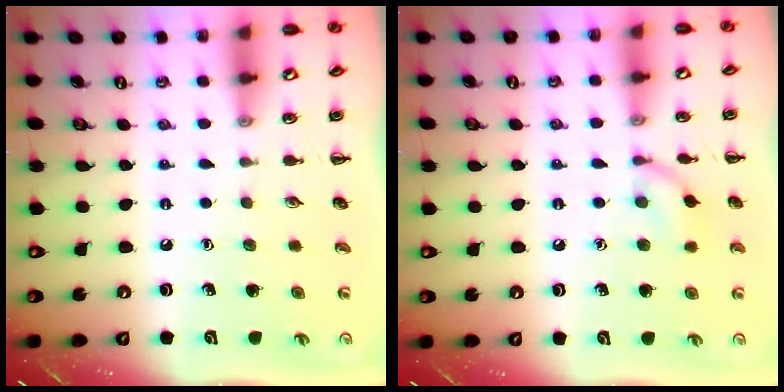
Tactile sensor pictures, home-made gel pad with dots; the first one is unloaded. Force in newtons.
{"total": 7.5, "press": 7.4, "slide": 1.0}